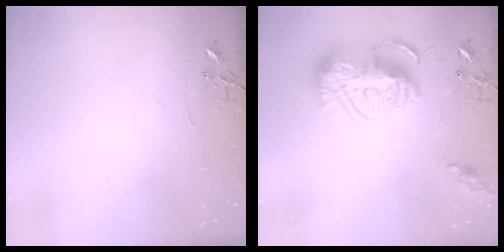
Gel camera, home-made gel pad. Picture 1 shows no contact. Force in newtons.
{"total": 15.8, "press": 15.8, "slide": 1.4}